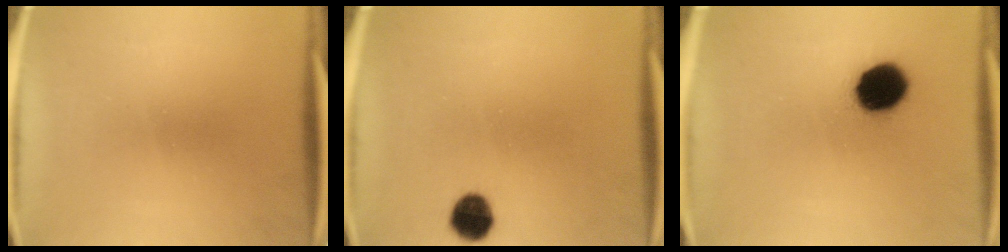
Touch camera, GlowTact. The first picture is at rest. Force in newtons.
{"total": 5.8}
{"total": 13.1}